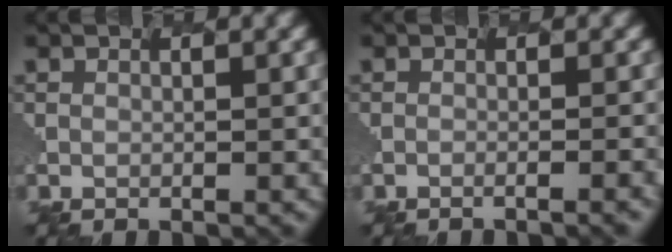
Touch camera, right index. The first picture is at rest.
{"total": 2.4, "force": [-0.8, 1.0, 2.0], "torque": [-0.004, 0.011, -0.032]}